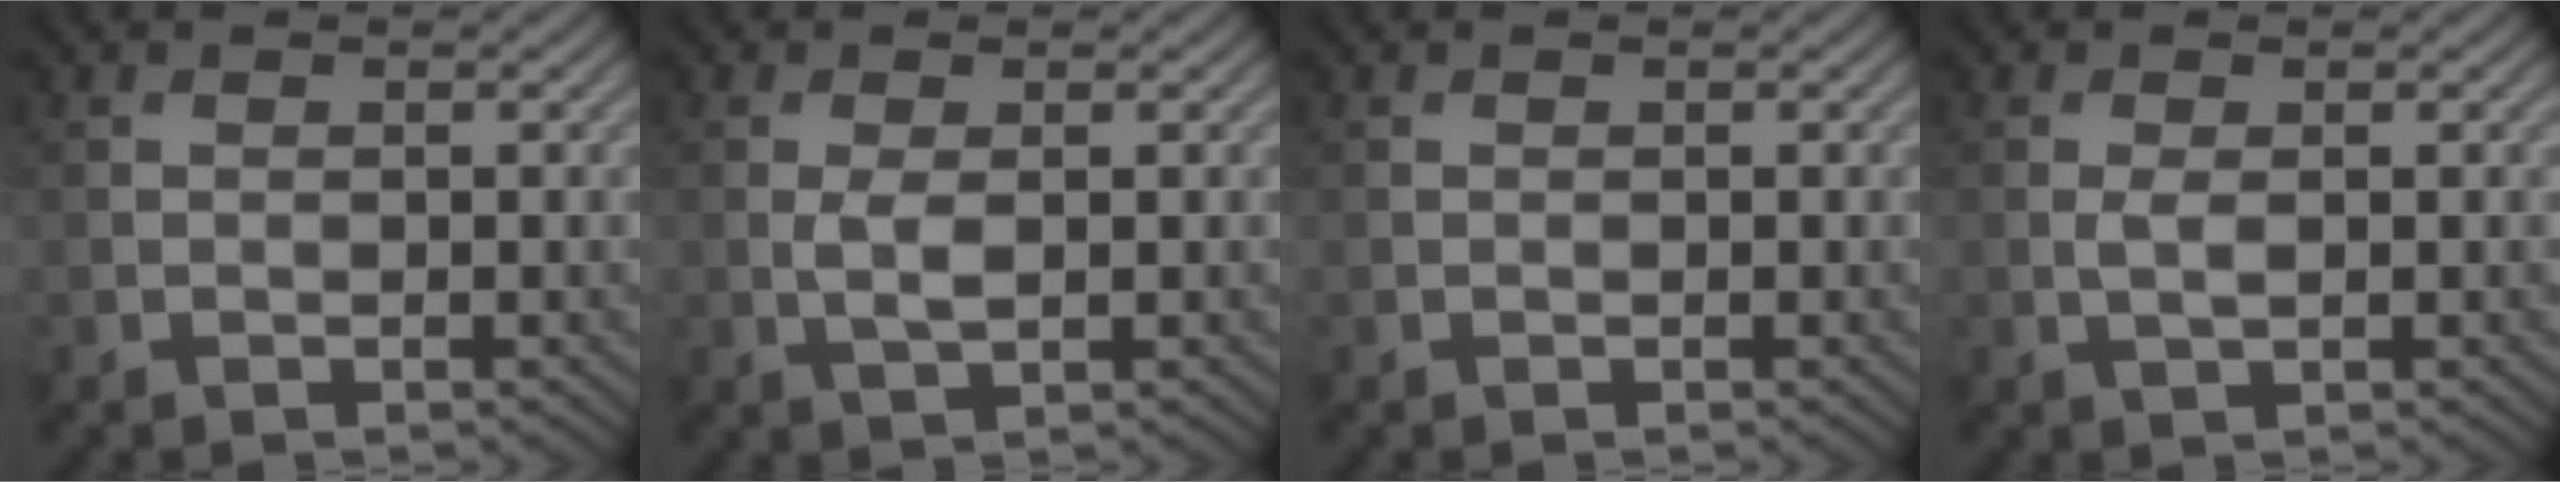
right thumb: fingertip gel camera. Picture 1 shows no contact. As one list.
[{"total": 2.2, "force": [0.1, 0.8, 2.1], "torque": [-0.053, -0.002, 0.004]}, {"total": 0.0}, {"total": 1.4, "force": [0.1, 0.5, 1.3], "torque": [-0.034, -0.001, 0.002]}]